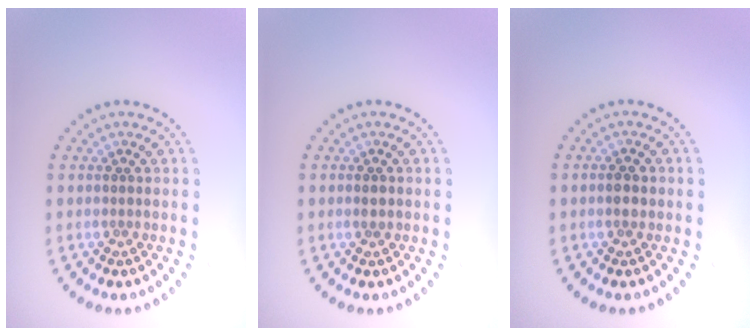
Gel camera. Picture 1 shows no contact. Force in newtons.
{"total": 1.0, "press": 1.0, "slide": 0.2}
{"total": 1.4, "press": 1.4, "slide": 0.2}